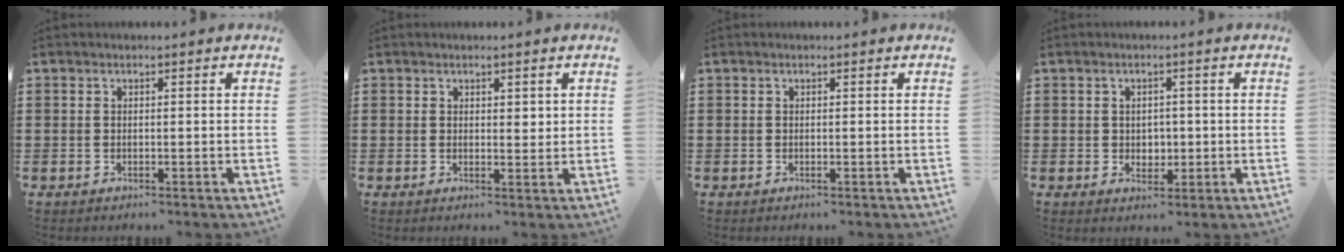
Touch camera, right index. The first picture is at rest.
{"total": 1.3, "force": [0.8, 0.7, 0.7], "torque": [-0.006, 0.002, 0.011]}
{"total": 0.0}
{"total": 1.9, "force": [0.0, 1.7, 0.8], "torque": [-0.014, 0.006, -0.005]}